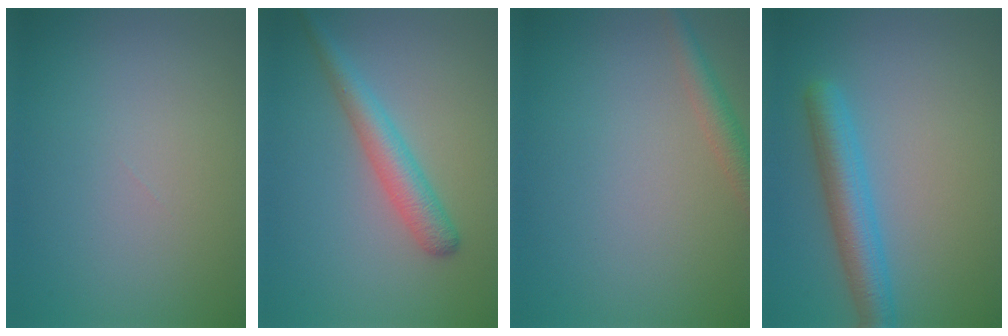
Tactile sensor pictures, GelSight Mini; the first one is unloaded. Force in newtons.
{"total": 3.4, "press": 3.4, "slide": 0.1}
{"total": 2.2, "press": 2.2, "slide": 0.1}
{"total": 4.2, "press": 4.2, "slide": 0.1}